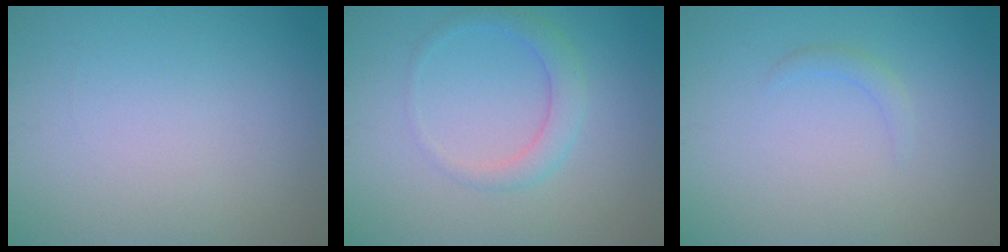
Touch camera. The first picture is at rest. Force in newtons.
{"total": 2.4, "press": 2.4, "slide": 0.1}
{"total": 0.9, "press": 0.9, "slide": 0.0}